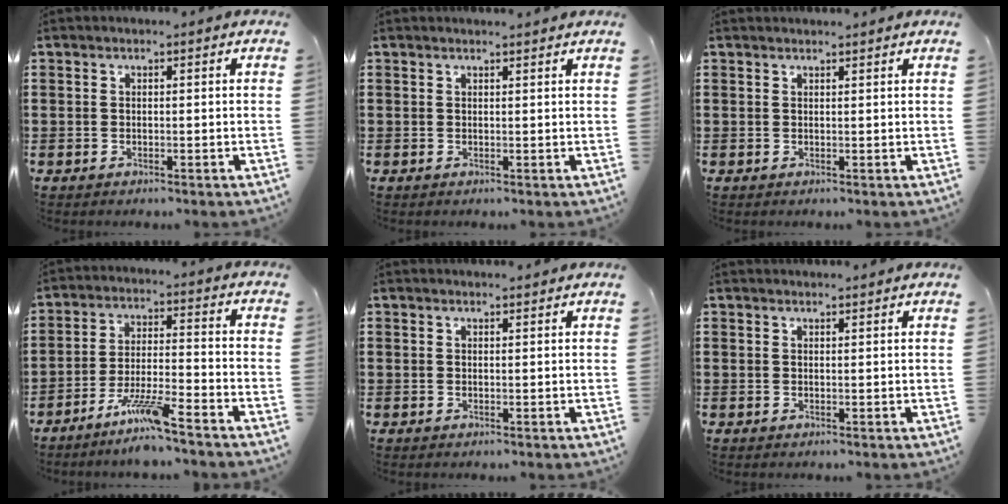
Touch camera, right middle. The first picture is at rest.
{"total": 0.9, "force": [0.9, -0.1, 0.1], "torque": [0.003, -0.005, 0.015]}
{"total": 0.9, "force": [0.9, 0.0, 0.0], "torque": [-0.003, 0.000, 0.018]}
{"total": 7.1, "force": [-5.7, 0.1, 4.2], "torque": [-0.087, -0.010, -0.109]}
{"total": 1.0, "force": [1.0, 0.0, 0.1], "torque": [0.003, -0.004, 0.018]}
{"total": 1.0, "force": [1.0, 0.0, 0.1], "torque": [0.004, -0.005, 0.017]}